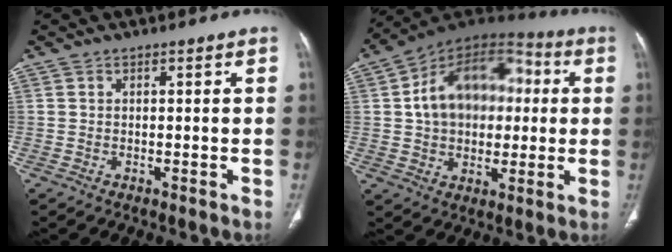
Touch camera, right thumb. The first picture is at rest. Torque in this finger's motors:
{"motor_torque": [2.34, 2.67, 1.17, -0.30, 0.18]}